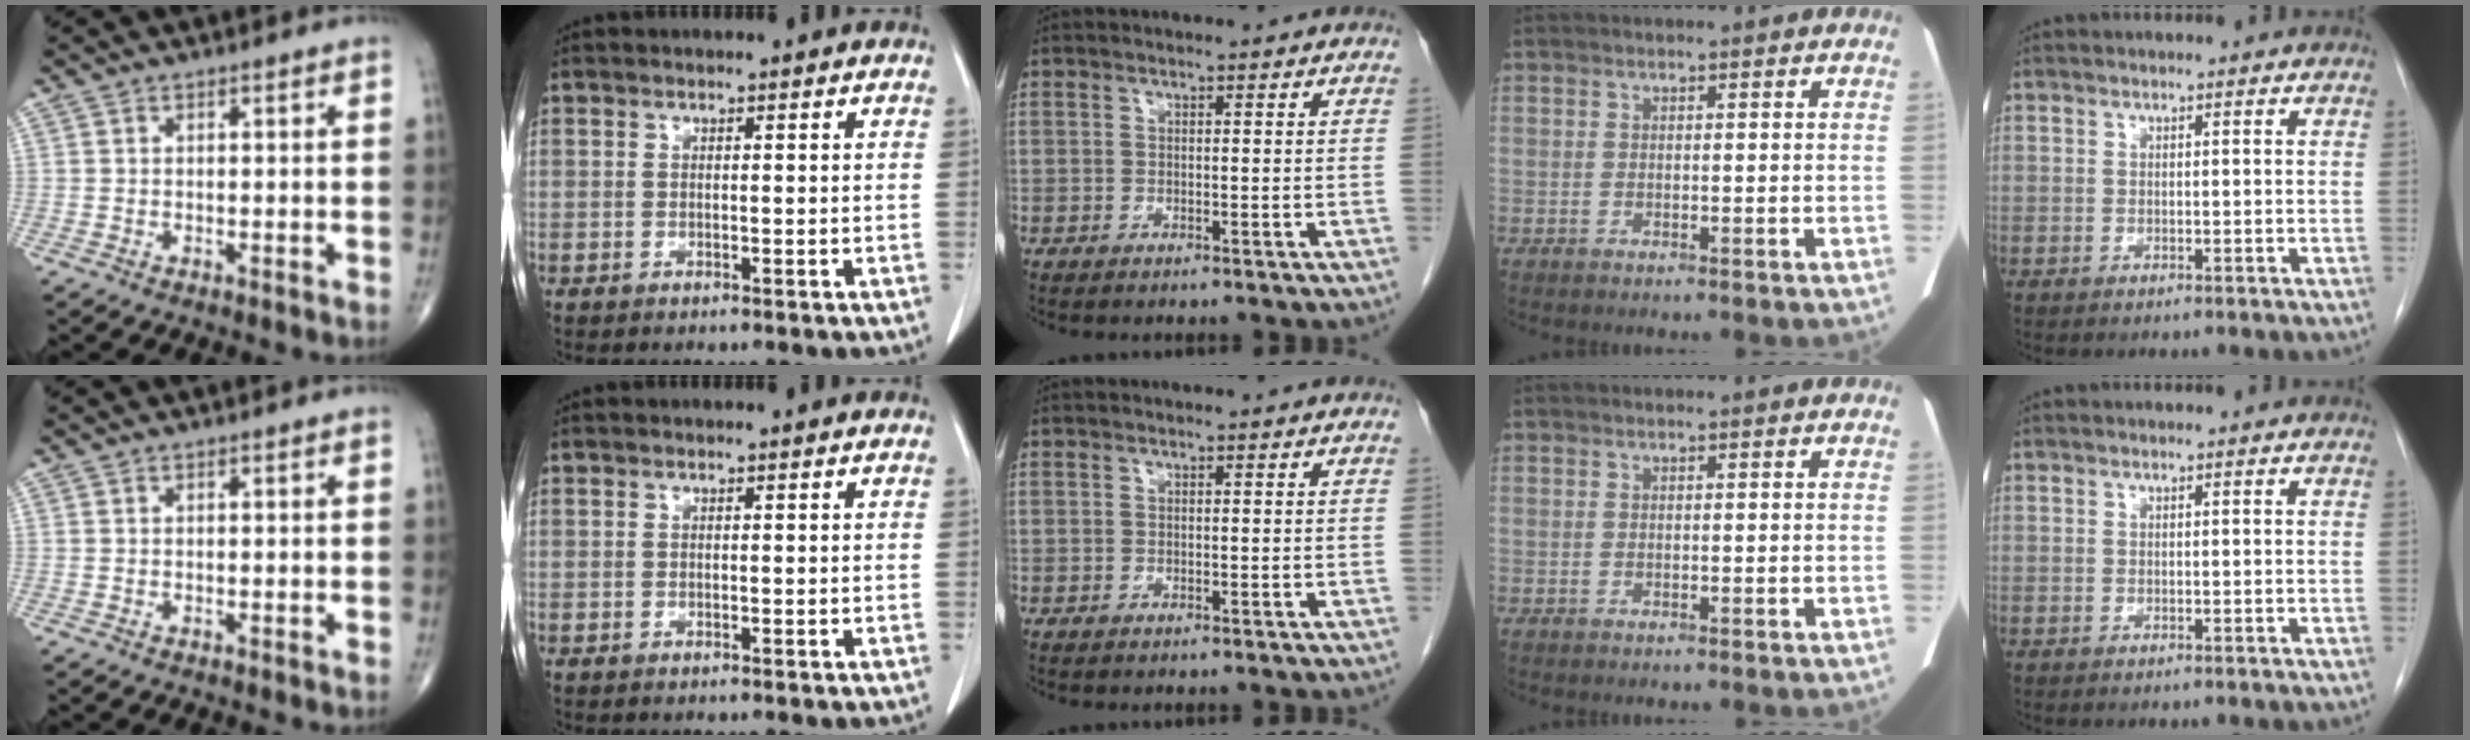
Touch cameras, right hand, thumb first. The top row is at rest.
{}